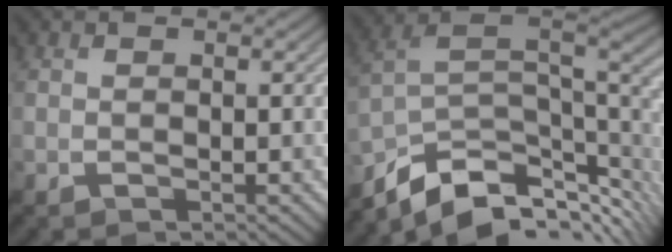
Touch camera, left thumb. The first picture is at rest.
{"total": 11.8, "force": [-6.3, 5.8, 8.2], "torque": [-0.190, -0.019, -0.102]}